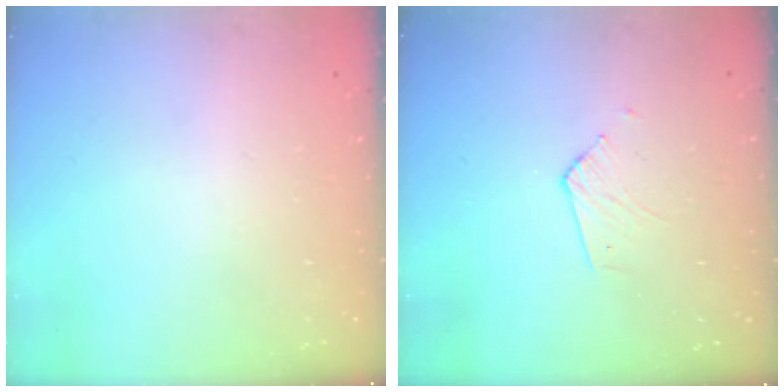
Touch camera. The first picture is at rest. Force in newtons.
{"total": 2.9, "press": 2.9, "slide": 0.2}